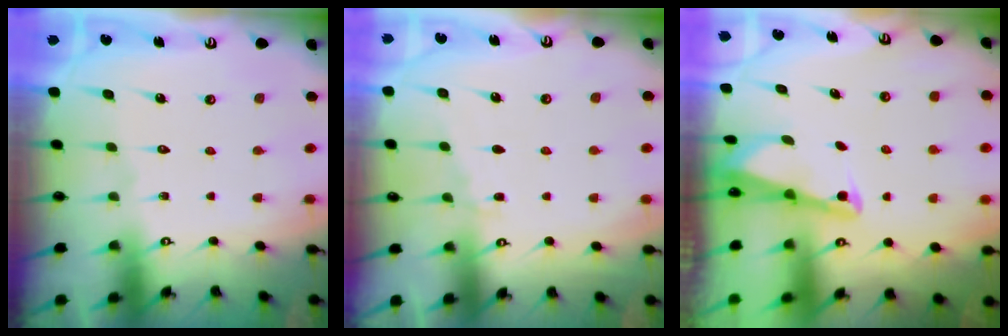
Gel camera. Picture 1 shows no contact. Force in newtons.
{"total": 4.0, "press": 4.0, "slide": 0.5}
{"total": 2.2, "press": 2.2, "slide": 0.3}